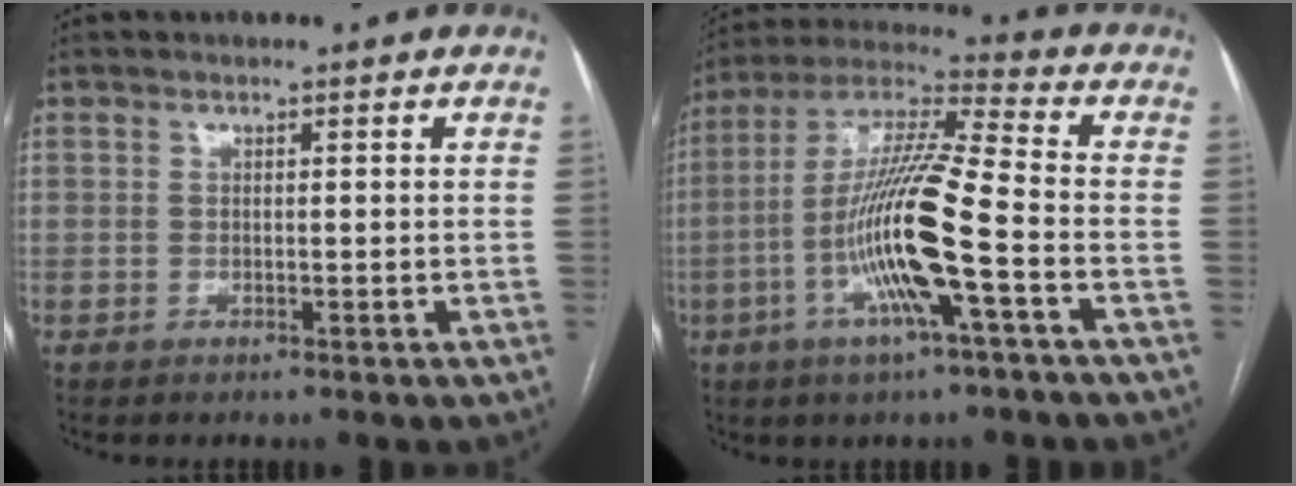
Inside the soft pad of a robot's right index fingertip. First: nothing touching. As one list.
[{"total": 16.2, "force": [-4.6, 0.5, 15.5], "torque": [-0.308, -0.002, -0.093]}]